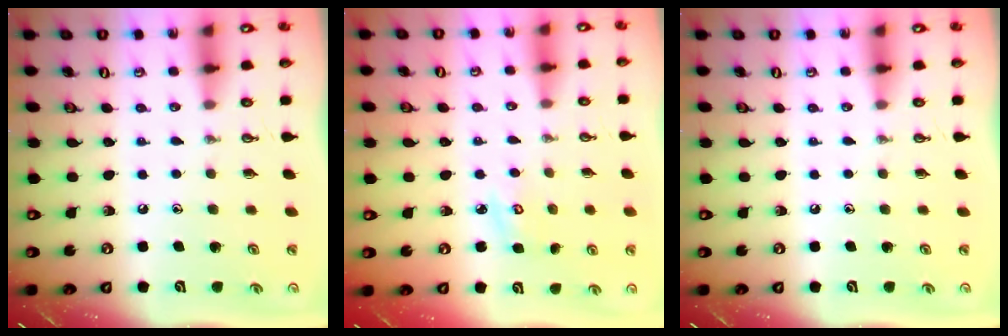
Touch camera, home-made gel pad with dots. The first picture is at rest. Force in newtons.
{"total": 3.9, "press": 3.8, "slide": 0.5}
{"total": 0.0}